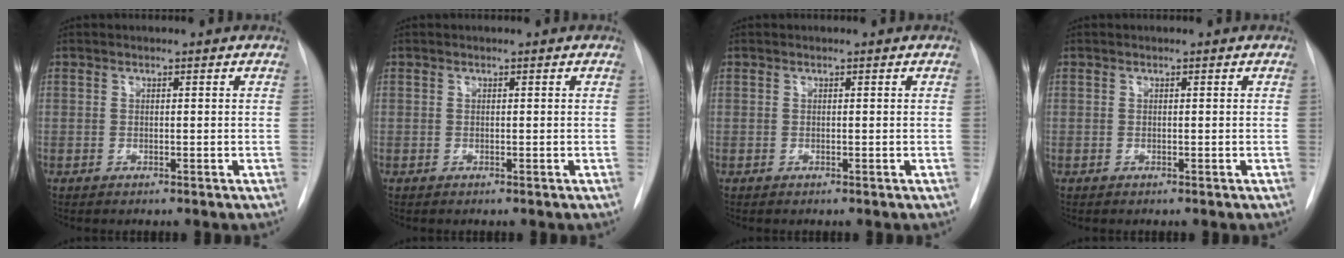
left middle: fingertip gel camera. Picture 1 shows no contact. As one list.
[{"total": 0.0}, {"total": 0.0}, {"total": 0.0}]